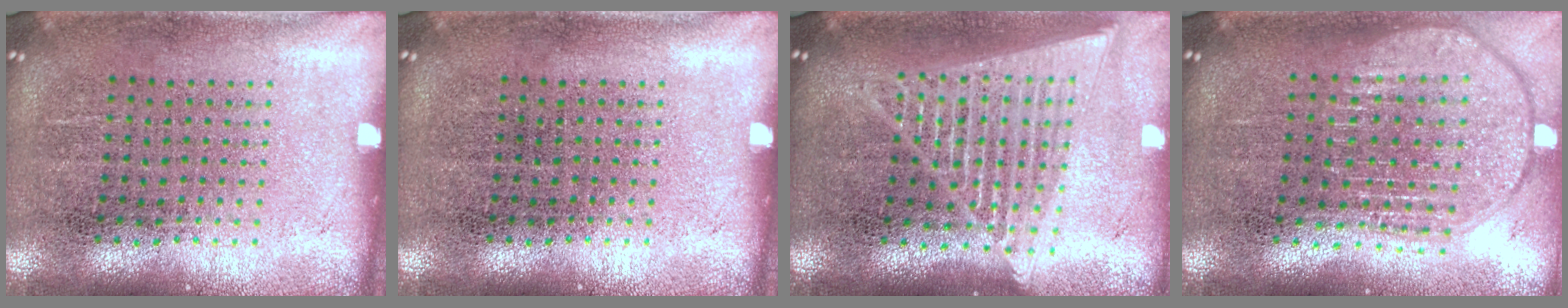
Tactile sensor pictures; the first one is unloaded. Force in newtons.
{"total": 0.0}
{"total": 1.8, "press": 1.6, "slide": 0.9}
{"total": 1.8, "press": 1.5, "slide": 1.0}